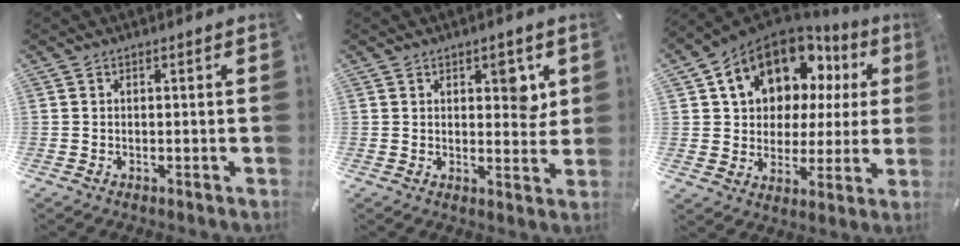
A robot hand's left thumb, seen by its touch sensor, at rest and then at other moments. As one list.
[{"total": 5.6, "force": [2.3, 3.3, 3.9], "torque": [-0.027, -0.015, 0.029]}, {"total": 16.6, "force": [9.1, 11.4, 8.0], "torque": [-0.147, -0.050, 0.167]}]